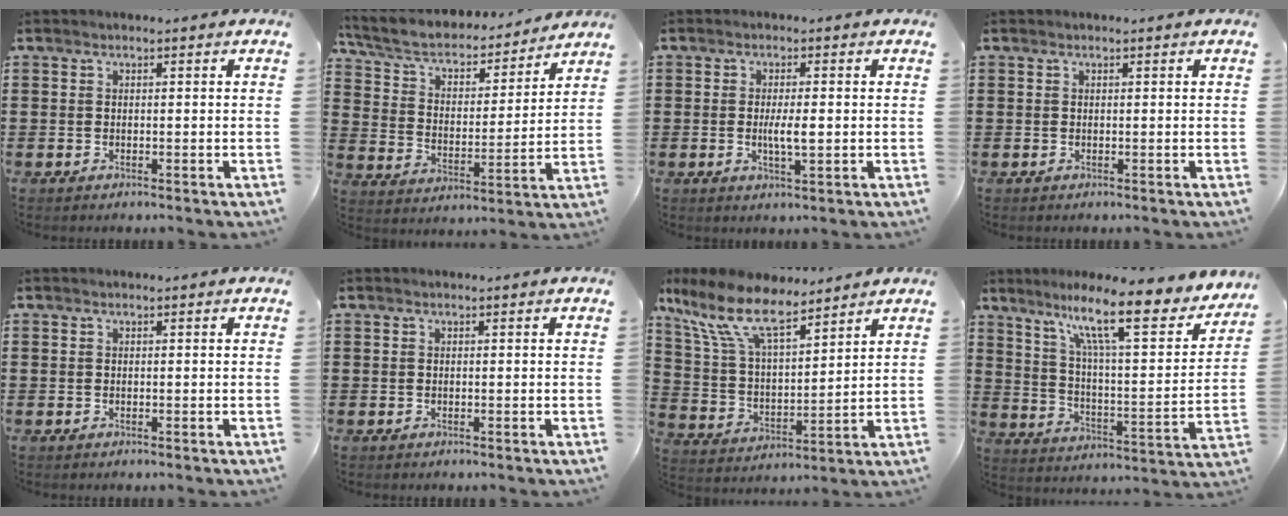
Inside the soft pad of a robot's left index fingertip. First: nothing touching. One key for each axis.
{"total": 5.4, "fx": 4.3, "fy": 2.3, "fz": 2.3, "tx": -0.067, "ty": -0.029, "tz": 0.068}
{"total": 3.6, "fx": -0.1, "fy": 0.7, "fz": 3.5, "tx": -0.071, "ty": -0.007, "tz": -0.004}
{"total": 0.0}
{"total": 0.0}
{"total": 0.0}
{"total": 11.8, "fx": 8.7, "fy": 3.6, "fz": 7.1, "tx": -0.180, "ty": -0.036, "tz": 0.151}
{"total": 14.2, "fx": 10.0, "fy": 2.0, "fz": 9.9, "tx": -0.195, "ty": -0.043, "tz": 0.161}